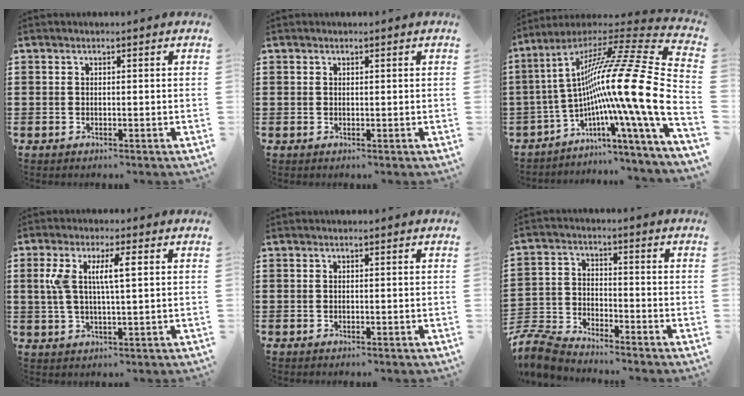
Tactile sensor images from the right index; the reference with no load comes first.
{"total": 0.5, "force": [0.3, 0.4, 0.0], "torque": [0.000, 0.003, 0.006]}
{"total": 22.0, "force": [-1.4, 4.6, 21.4], "torque": [-0.391, -0.033, -0.039]}
{"total": 6.6, "force": [1.5, 1.6, 6.2], "torque": [-0.146, -0.003, 0.015]}
{"total": 0.0}
{"total": 6.3, "force": [-6.0, 1.2, 1.1], "torque": [-0.049, 0.002, -0.127]}